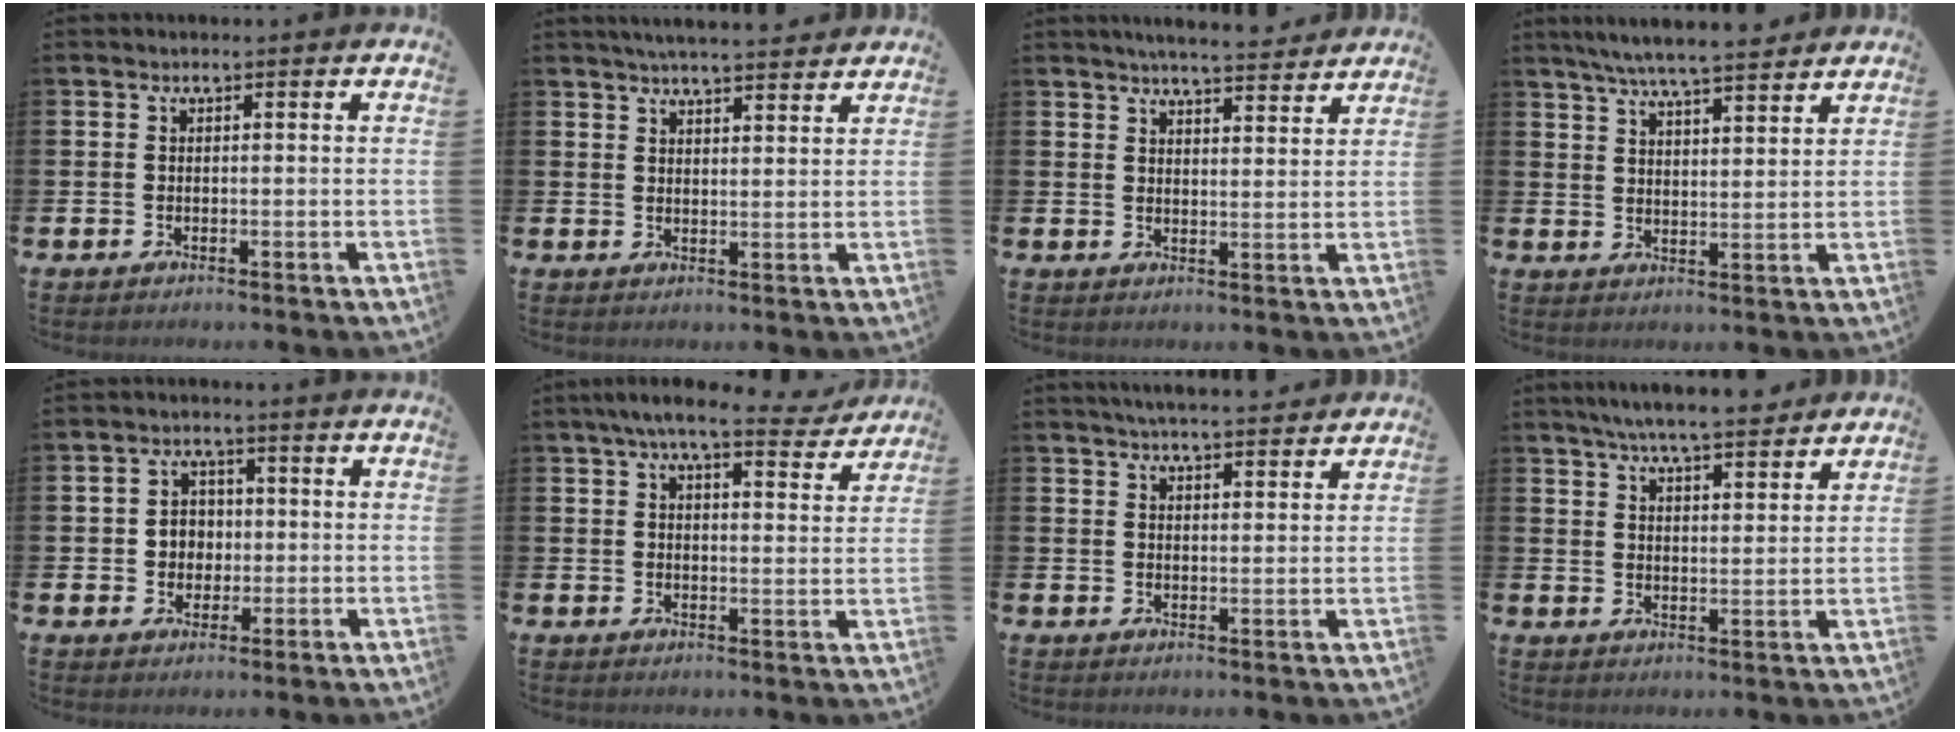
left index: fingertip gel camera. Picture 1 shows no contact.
{"total": 4.4, "force": [4.3, 0.0, 0.7], "torque": [-0.022, -0.016, 0.078]}
{"total": 5.2, "force": [5.1, 0.1, 0.8], "torque": [-0.019, -0.028, 0.090]}
{"total": 6.5, "force": [6.2, 0.2, 2.0], "torque": [-0.055, -0.028, 0.110]}
{"total": 3.6, "force": [0.4, 3.4, 1.1], "torque": [-0.022, 0.006, -0.001]}
{"total": 7.1, "force": [6.1, 1.1, 3.3], "torque": [-0.061, -0.026, 0.105]}
{"total": 4.5, "force": [4.5, 0.0, 0.6], "torque": [-0.020, -0.019, 0.082]}
{"total": 6.4, "force": [6.1, 0.2, 1.8], "torque": [-0.051, -0.029, 0.108]}